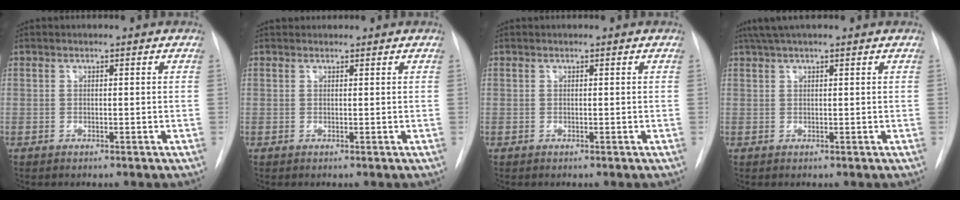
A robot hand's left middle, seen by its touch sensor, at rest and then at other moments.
{"total": 1.9, "force": [1.8, 0.5, 0.3], "torque": [-0.005, 0.024, 0.030]}
{"total": 0.0}
{"total": 5.4, "force": [4.3, 0.4, 3.2], "torque": [-0.055, 0.038, 0.075]}